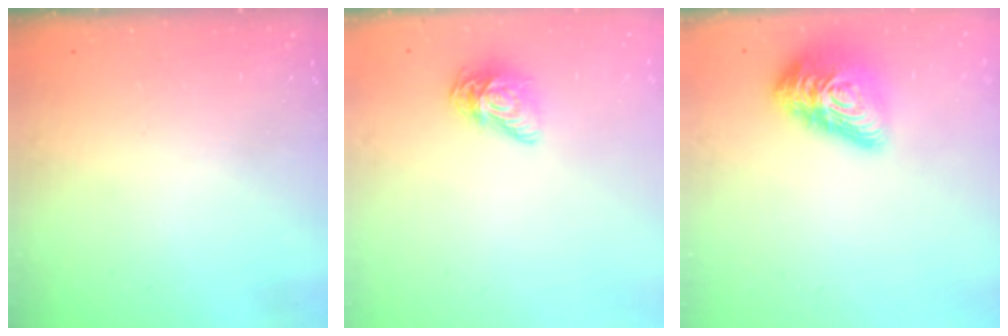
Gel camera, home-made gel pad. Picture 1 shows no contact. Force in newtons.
{"total": 10.0, "press": 10.0, "slide": 0.8}
{"total": 16.7, "press": 16.7, "slide": 0.9}